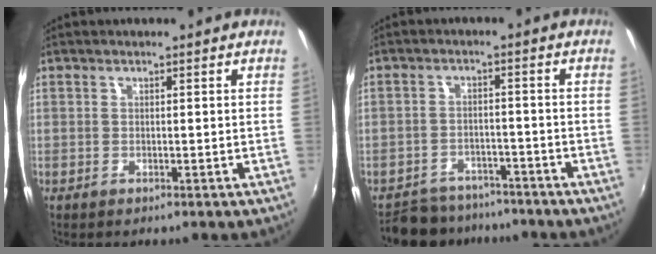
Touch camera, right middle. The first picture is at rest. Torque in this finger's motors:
{"motor_torque": [-0.25, -0.38, -0.08, -0.02]}